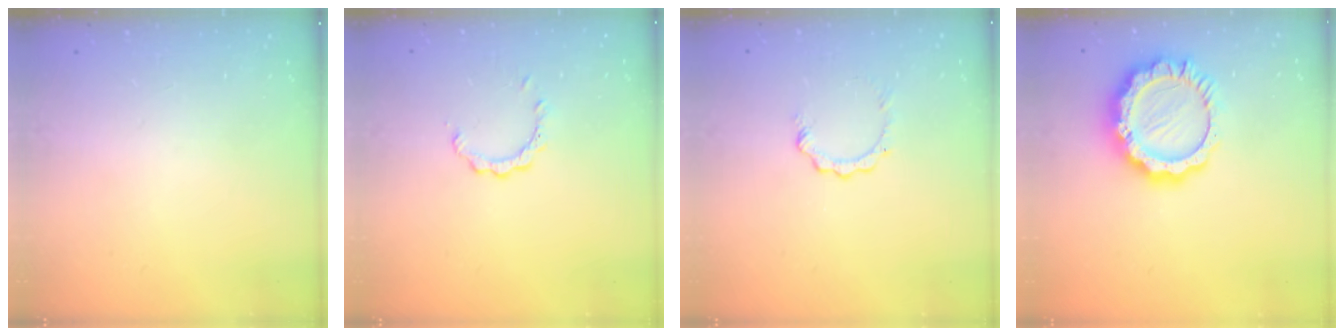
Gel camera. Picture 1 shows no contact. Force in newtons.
{"total": 2.6, "press": 2.6, "slide": 0.2}
{"total": 3.3, "press": 3.3, "slide": 0.4}
{"total": 14.6, "press": 14.6, "slide": 1.1}